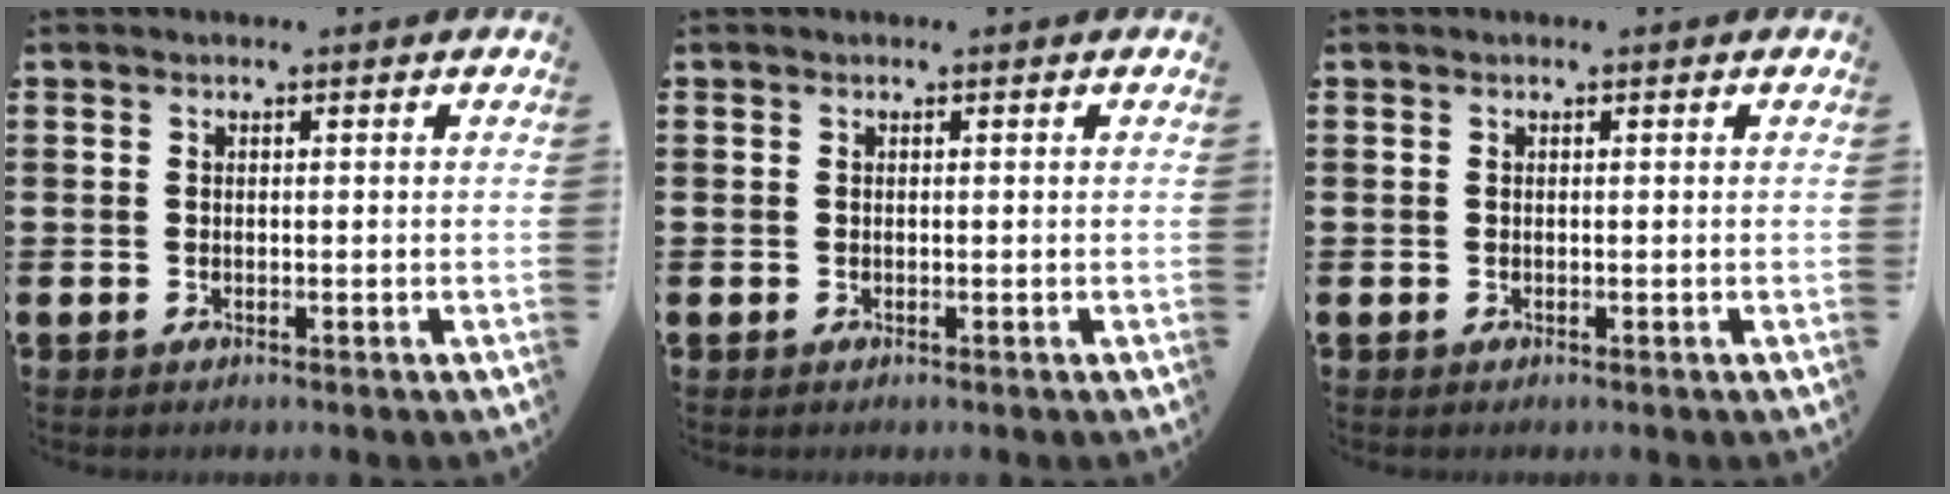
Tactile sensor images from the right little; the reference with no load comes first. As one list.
[{"total": 0.0}, {"total": 0.0}]